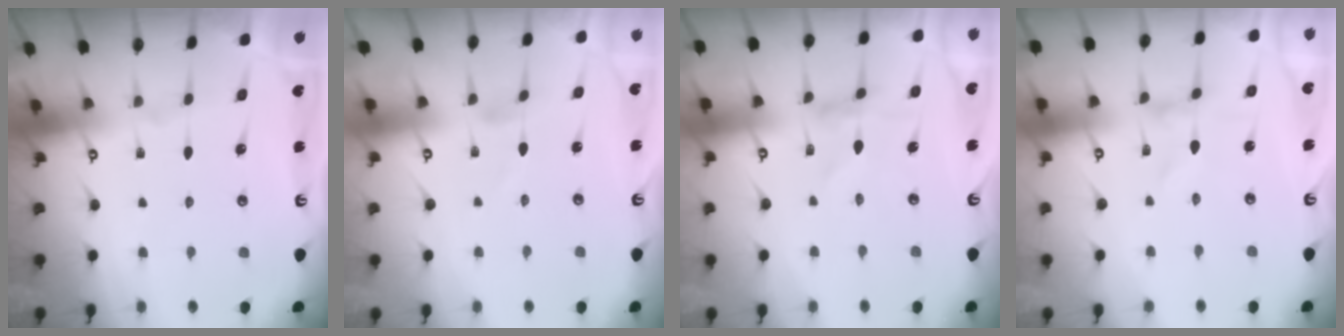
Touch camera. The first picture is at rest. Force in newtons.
{"total": 1.0, "press": 1.0, "slide": 0.1}
{"total": 1.0, "press": 1.0, "slide": 0.2}
{"total": 0.8, "press": 0.8, "slide": 0.1}